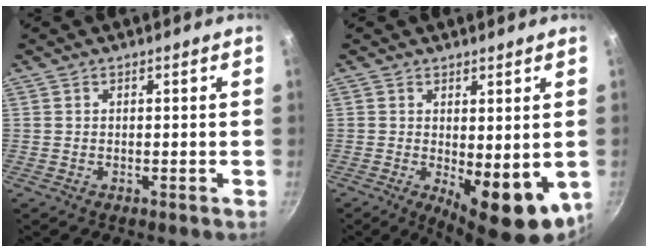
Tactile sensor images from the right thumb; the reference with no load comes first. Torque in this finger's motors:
{"motor_torque": [-0.21, 0.74, 1.29, -0.40, 0.07]}